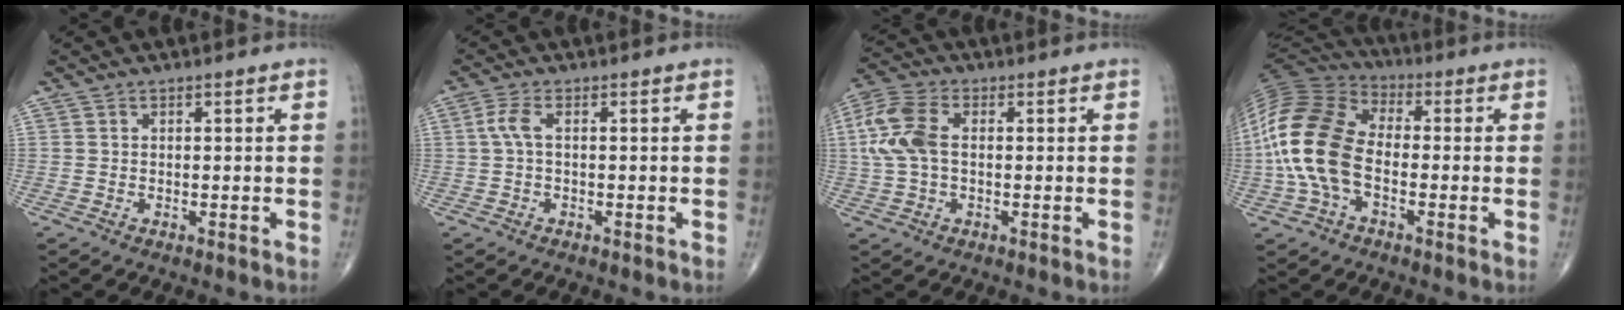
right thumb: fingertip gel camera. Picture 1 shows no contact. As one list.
[{"total": 2.9, "force": [0.2, 1.0, 2.7], "torque": [-0.072, 0.007, -0.001]}, {"total": 9.8, "force": [0.9, 5.8, 7.8], "torque": [-0.191, 0.019, 0.014]}, {"total": 17.5, "force": [-2.6, 10.5, 13.7], "torque": [-0.293, 0.030, -0.057]}]